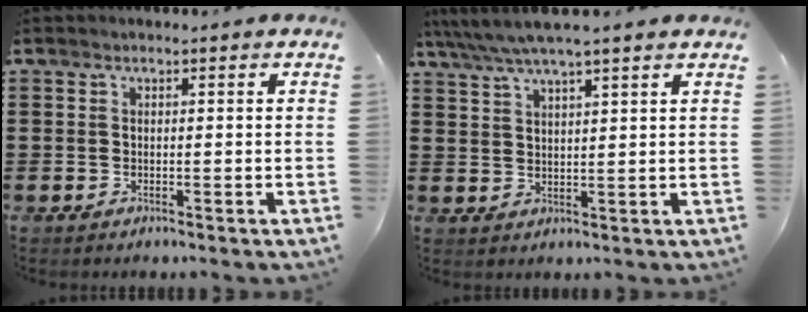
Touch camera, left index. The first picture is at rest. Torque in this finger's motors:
{"motor_torque": [2.14, 0.00, 0.53, 0.02]}